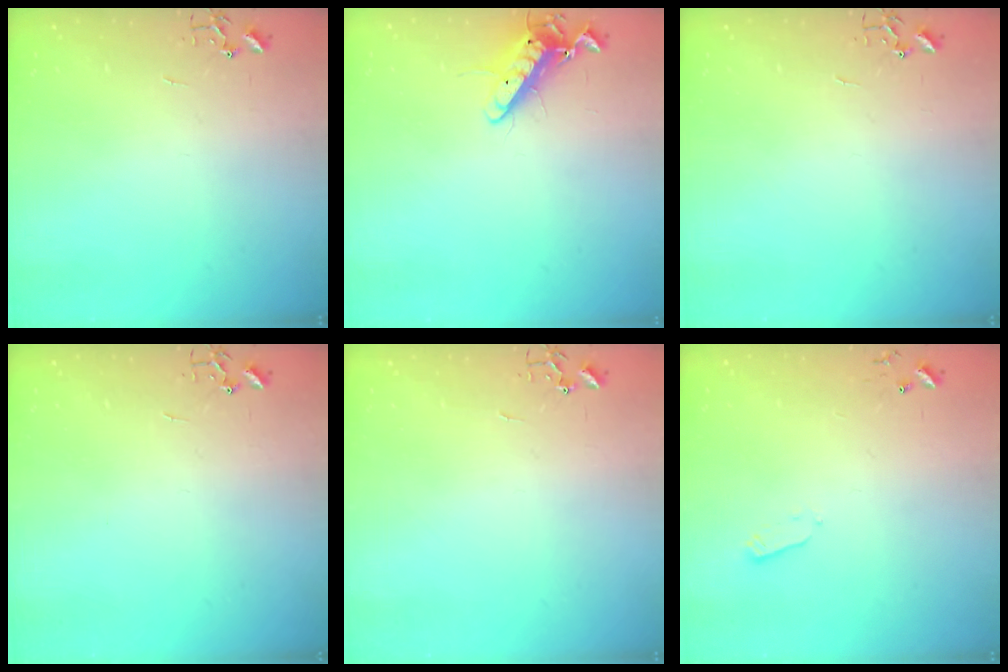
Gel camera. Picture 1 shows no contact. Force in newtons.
{"total": 12.1, "press": 12.0, "slide": 1.4}
{"total": 0.0}
{"total": 0.0}
{"total": 0.0}
{"total": 2.4, "press": 2.3, "slide": 0.4}